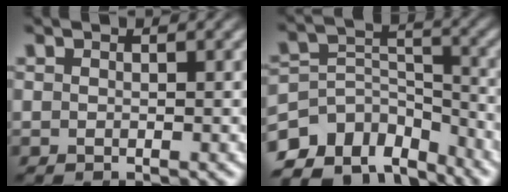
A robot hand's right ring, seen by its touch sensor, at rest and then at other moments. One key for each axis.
{"total": 11.7, "fx": -6.5, "fy": 8.0, "fz": 5.5, "tx": -0.104, "ty": -0.055, "tz": -0.090}